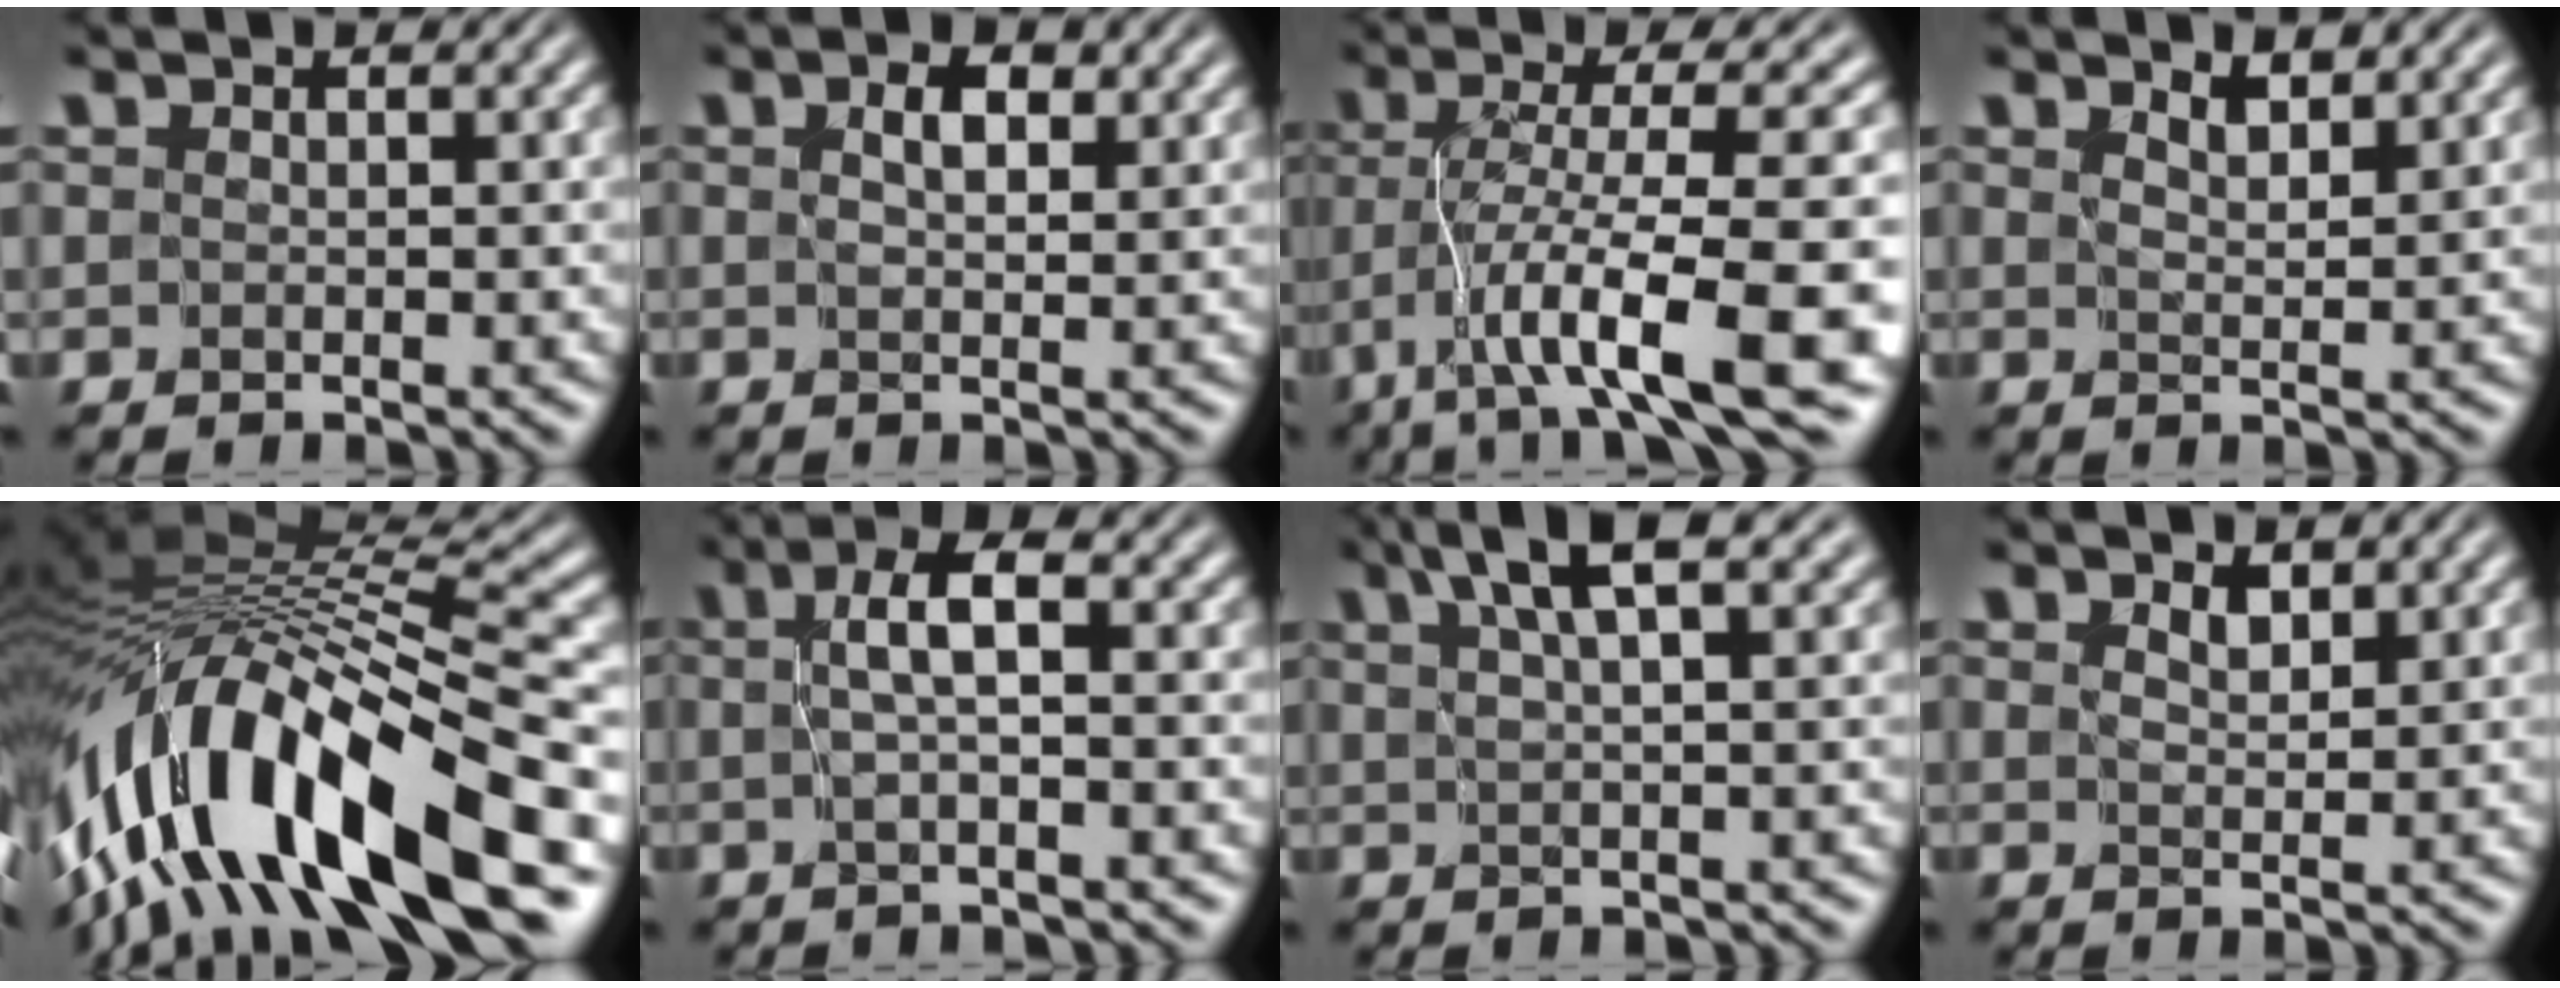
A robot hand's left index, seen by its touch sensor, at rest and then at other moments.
{"total": 1.9, "force": [0.9, 0.6, 1.5], "torque": [-0.028, 0.001, 0.020]}
{"total": 10.6, "force": [-5.0, 1.6, 9.3], "torque": [-0.147, 0.010, -0.076]}
{"total": 1.9, "force": [1.8, 0.0, 0.7], "torque": [-0.016, -0.006, 0.034]}
{"total": 13.5, "force": [-6.4, 4.5, 11.0], "torque": [-0.201, 0.018, -0.108]}
{"total": 2.8, "force": [-0.1, 0.0, 2.8], "torque": [-0.052, 0.007, 0.000]}
{"total": 4.3, "force": [2.9, 0.4, 3.1], "torque": [-0.050, 0.011, 0.052]}
{"total": 1.0, "force": [0.9, 0.1, 0.3], "torque": [-0.011, -0.004, 0.022]}